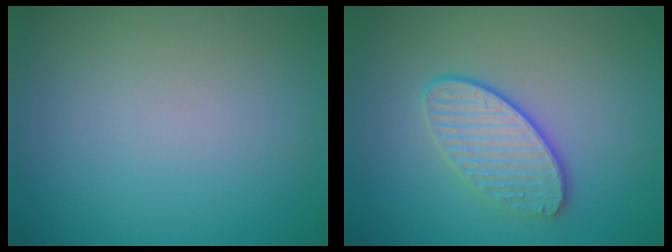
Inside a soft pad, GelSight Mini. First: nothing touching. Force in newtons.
{"total": 3.5, "press": 3.2, "slide": 1.4}